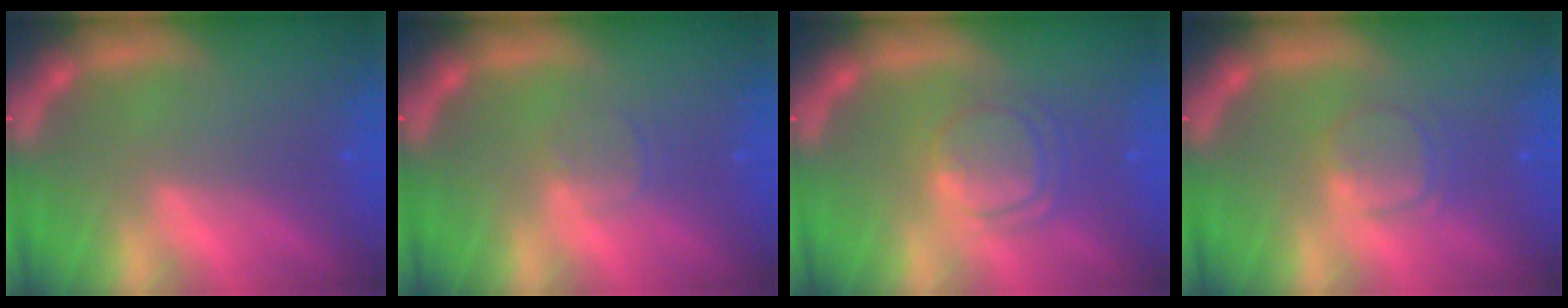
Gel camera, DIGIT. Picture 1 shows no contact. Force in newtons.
{"total": 1.4}
{"total": 5.1}
{"total": 3.0}